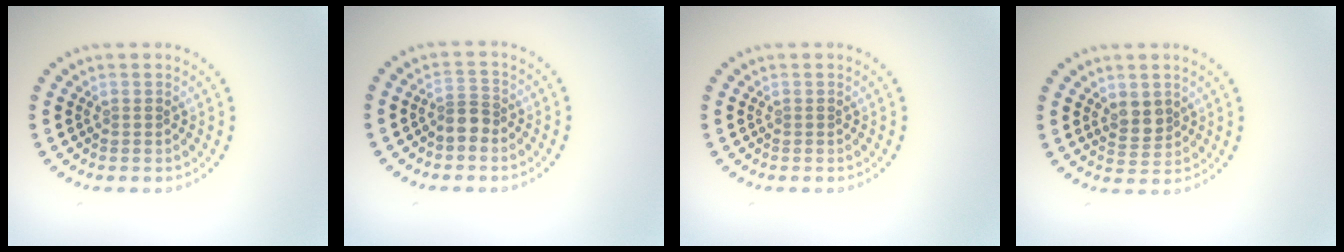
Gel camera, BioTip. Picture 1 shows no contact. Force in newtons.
{"total": 1.9, "press": 1.6, "slide": 1.1}
{"total": 0.0}
{"total": 2.2, "press": 2.0, "slide": 1.0}